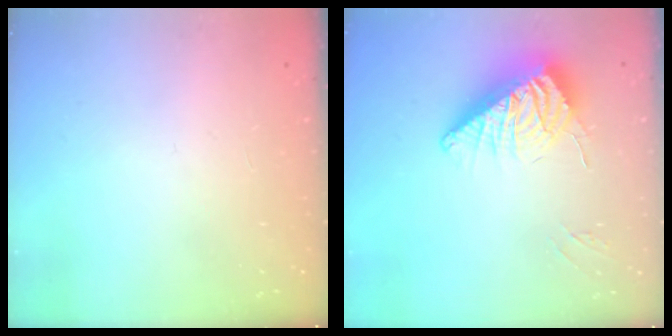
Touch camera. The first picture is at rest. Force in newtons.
{"total": 11.9, "press": 11.7, "slide": 2.2}